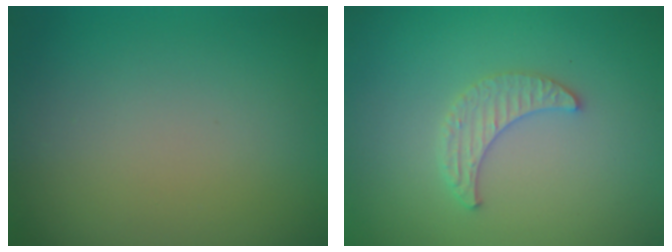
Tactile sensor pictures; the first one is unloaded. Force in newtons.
{"total": 2.2, "press": 2.2, "slide": 0.5}